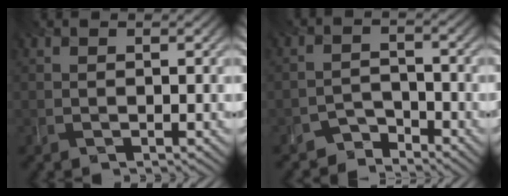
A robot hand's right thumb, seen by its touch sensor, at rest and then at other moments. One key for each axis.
{"total": 3.0, "fx": -2.8, "fy": 1.0, "fz": 0.1, "tx": 0.009, "ty": 0.006, "tz": -0.059}